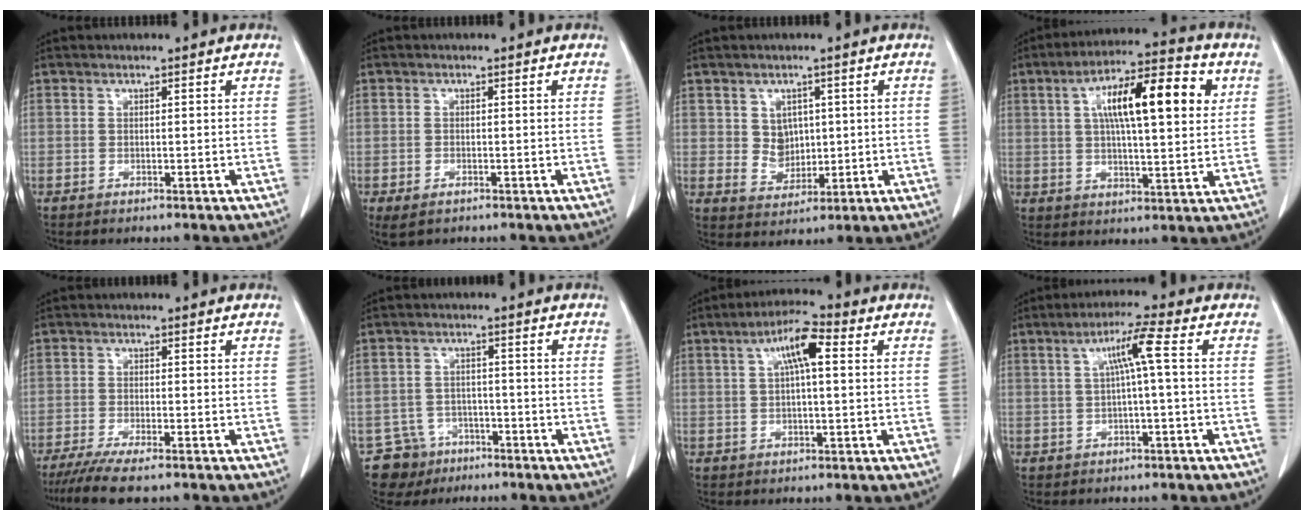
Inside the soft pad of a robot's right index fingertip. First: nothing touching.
{"total": 3.7, "force": [-2.0, 2.0, 2.4], "torque": [-0.051, -0.005, -0.025]}
{"total": 4.9, "force": [0.9, 4.2, 2.4], "torque": [-0.037, 0.009, 0.028]}
{"total": 15.9, "force": [4.6, 4.2, 14.7], "torque": [-0.241, 0.030, 0.067]}
{"total": 7.7, "force": [-5.9, 1.2, 4.8], "torque": [-0.078, -0.017, -0.093]}
{"total": 6.8, "force": [-4.2, 5.4, 0.2], "torque": [0.000, 0.008, -0.065]}
{"total": 7.3, "force": [2.0, 1.8, 6.8], "torque": [-0.126, 0.023, 0.034]}
{"total": 5.6, "force": [0.8, -0.2, 5.5], "torque": [-0.101, 0.015, 0.018]}